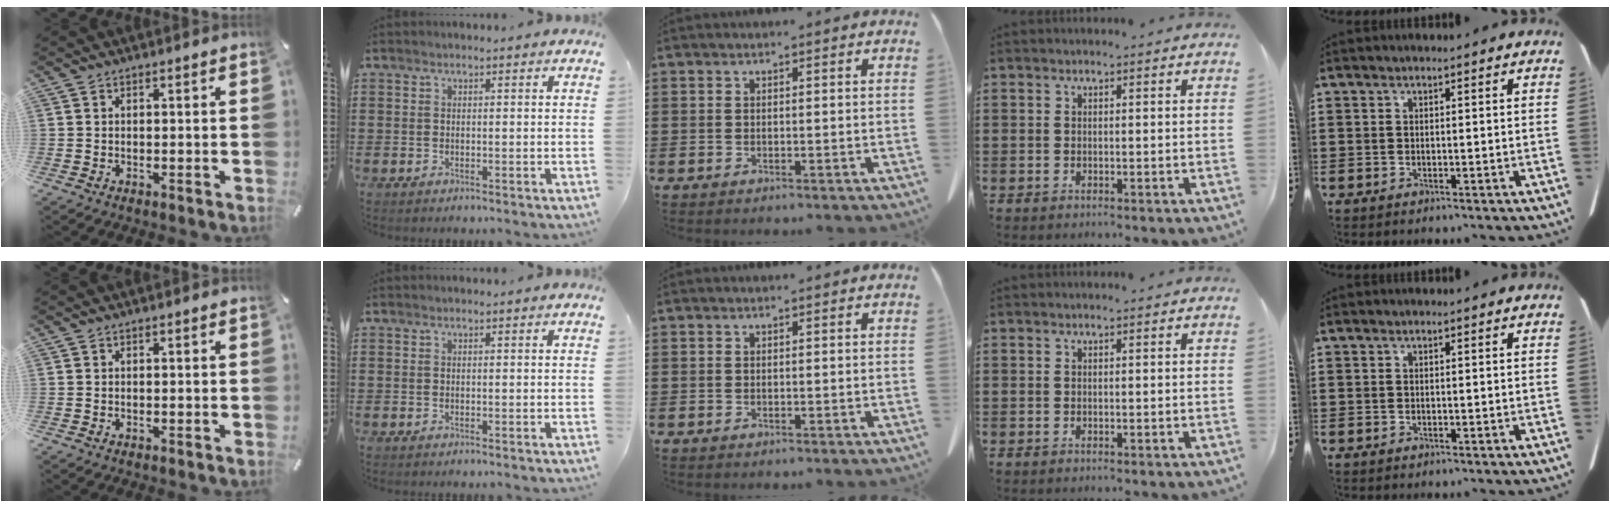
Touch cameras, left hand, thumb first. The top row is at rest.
{}